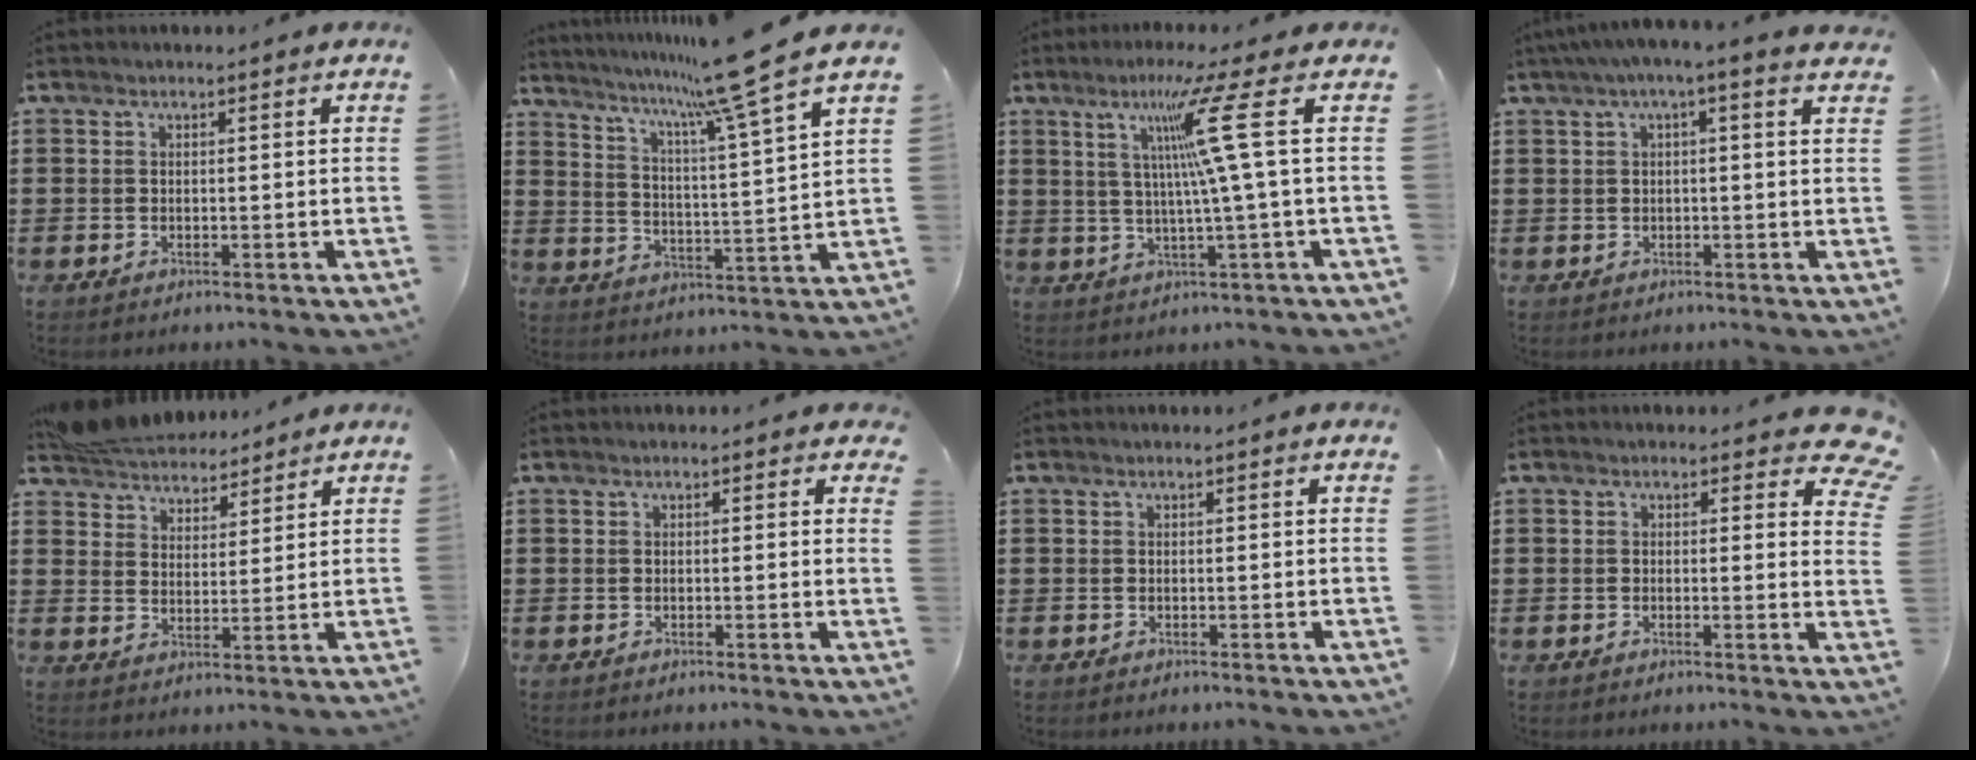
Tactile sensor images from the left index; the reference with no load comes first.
{"total": 10.0, "force": [8.3, -1.6, 5.4], "torque": [-0.121, -0.055, 0.127]}
{"total": 9.9, "force": [3.3, -2.1, 9.1], "torque": [-0.185, 0.007, 0.039]}
{"total": 2.0, "force": [0.6, -0.3, 1.9], "torque": [-0.034, -0.002, 0.010]}
{"total": 7.3, "force": [7.0, 1.6, 0.8], "torque": [-0.046, -0.021, 0.134]}
{"total": 0.7, "force": [0.6, 0.3, 0.1], "torque": [0.002, 0.000, 0.010]}
{"total": 0.0}
{"total": 3.1, "force": [2.3, 1.1, 1.8], "torque": [-0.021, -0.012, 0.037]}